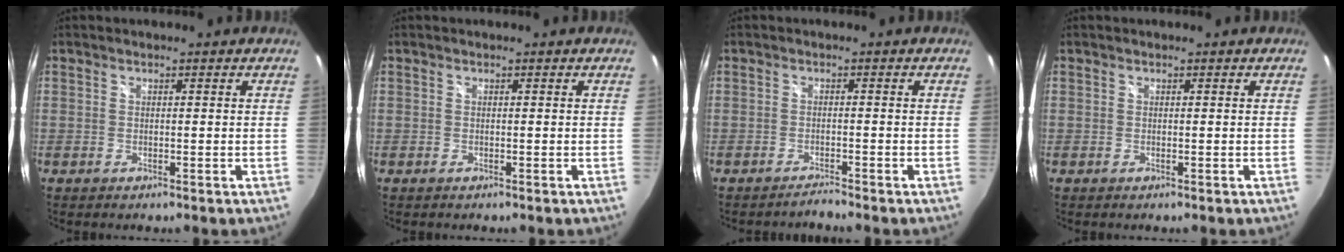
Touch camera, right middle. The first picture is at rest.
{"total": 0.0}
{"total": 1.8, "force": [-1.8, -0.4, 0.1], "torque": [-0.004, -0.004, -0.034]}
{"total": 0.0}